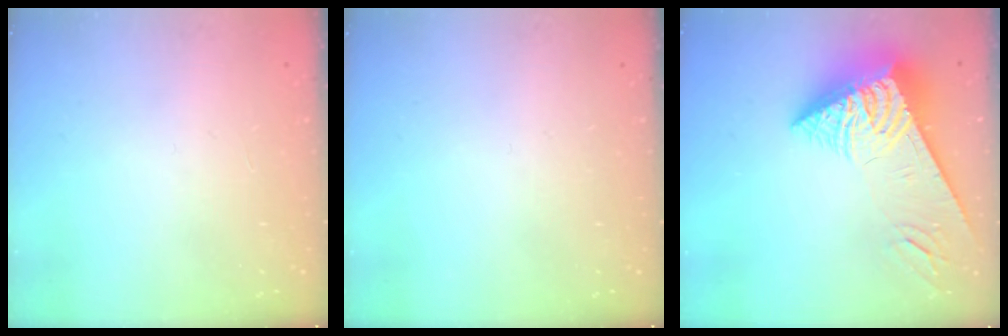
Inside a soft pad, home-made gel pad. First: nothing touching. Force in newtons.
{"total": 0.0}
{"total": 10.1, "press": 10.0, "slide": 1.4}